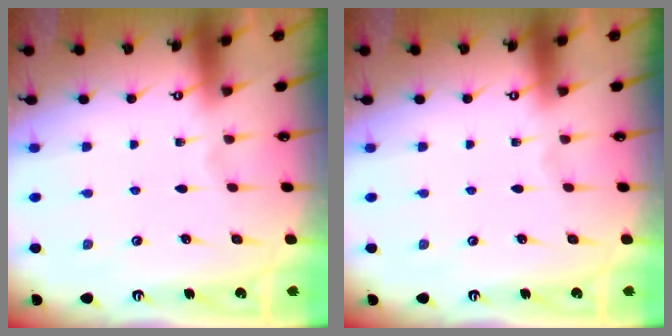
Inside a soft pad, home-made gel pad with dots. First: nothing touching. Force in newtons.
{"total": 0.0}